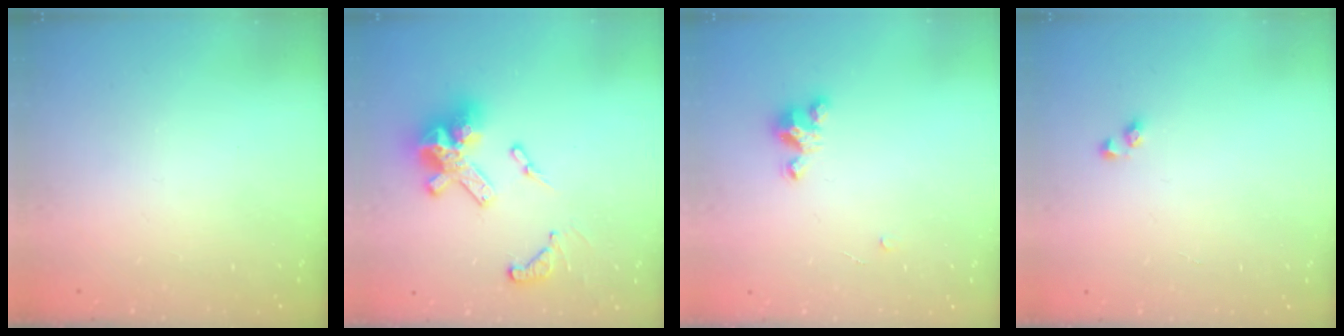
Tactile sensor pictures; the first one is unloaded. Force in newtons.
{"total": 17.3, "press": 17.2, "slide": 1.9}
{"total": 3.5, "press": 3.5, "slide": 0.3}
{"total": 3.1, "press": 3.1, "slide": 0.3}